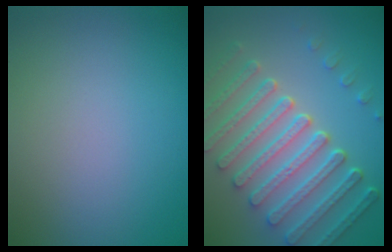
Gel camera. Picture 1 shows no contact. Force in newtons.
{"total": 7.7, "press": 5.9, "slide": 5.0}